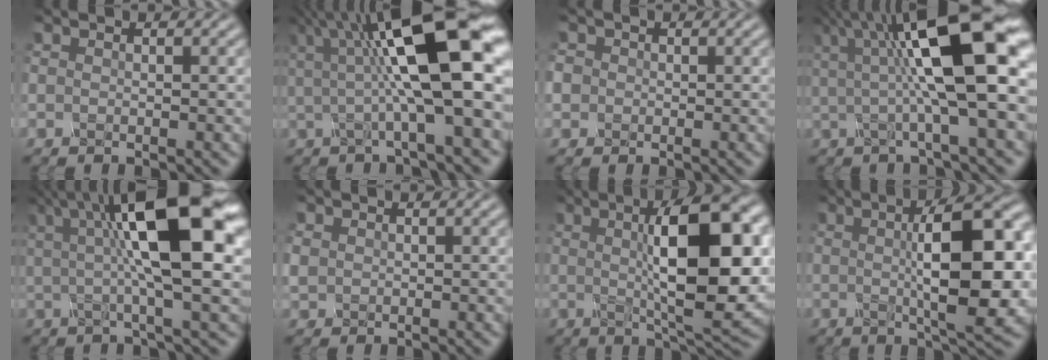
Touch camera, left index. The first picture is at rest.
{"total": 12.8, "force": [2.3, 3.1, 12.3], "torque": [-0.188, 0.020, 0.031]}
{"total": 2.4, "force": [0.4, 2.3, 0.8], "torque": [-0.003, 0.017, -0.010]}
{"total": 12.7, "force": [2.3, 3.0, 12.1], "torque": [-0.182, 0.023, 0.031]}
{"total": 11.8, "force": [3.2, 2.7, 11.1], "torque": [-0.169, 0.018, 0.049]}
{"total": 1.1, "force": [0.3, 1.0, 0.3], "torque": [-0.005, 0.001, 0.004]}
{"total": 12.5, "force": [1.7, 3.3, 11.9], "torque": [-0.163, 0.009, 0.027]}
{"total": 11.2, "force": [0.9, 2.9, 10.8], "torque": [-0.147, 0.009, 0.011]}